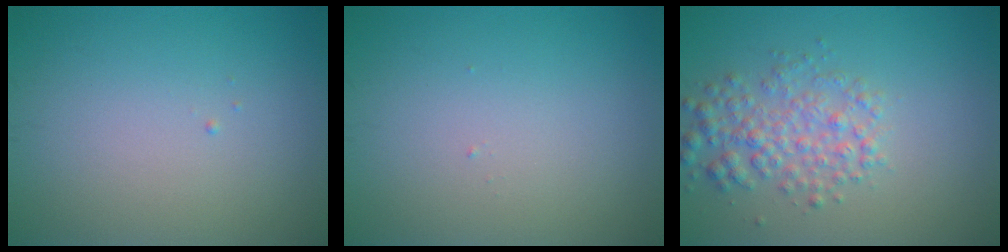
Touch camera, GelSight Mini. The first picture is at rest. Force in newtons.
{"total": 0.0}
{"total": 3.6, "press": 3.6, "slide": 0.1}